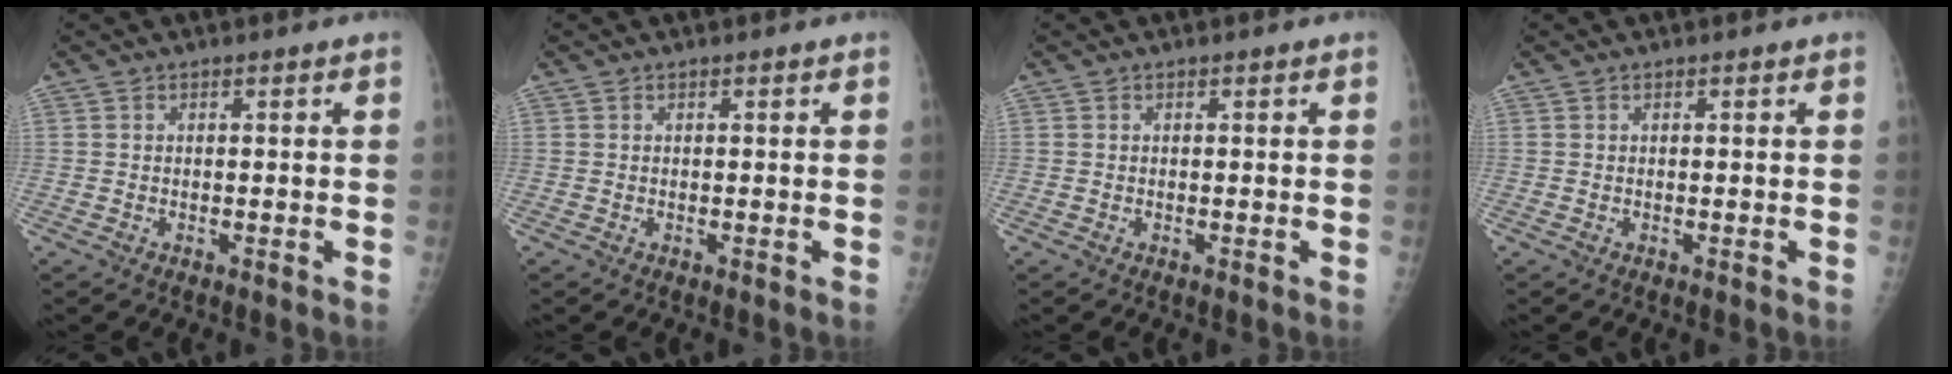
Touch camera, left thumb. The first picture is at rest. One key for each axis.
{"total": 0.0}
{"total": 0.0}
{"total": 0.0}